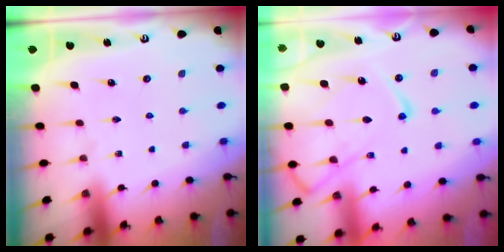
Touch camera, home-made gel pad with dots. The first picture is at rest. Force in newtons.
{"total": 12.9, "press": 12.8, "slide": 1.4}